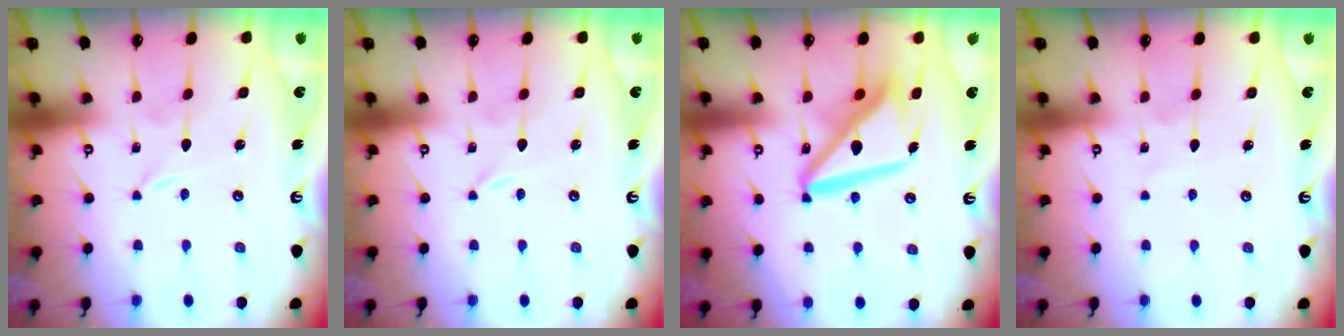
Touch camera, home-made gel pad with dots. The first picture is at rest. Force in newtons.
{"total": 0.0}
{"total": 14.3, "press": 14.2, "slide": 1.6}
{"total": 2.1, "press": 2.0, "slide": 0.3}